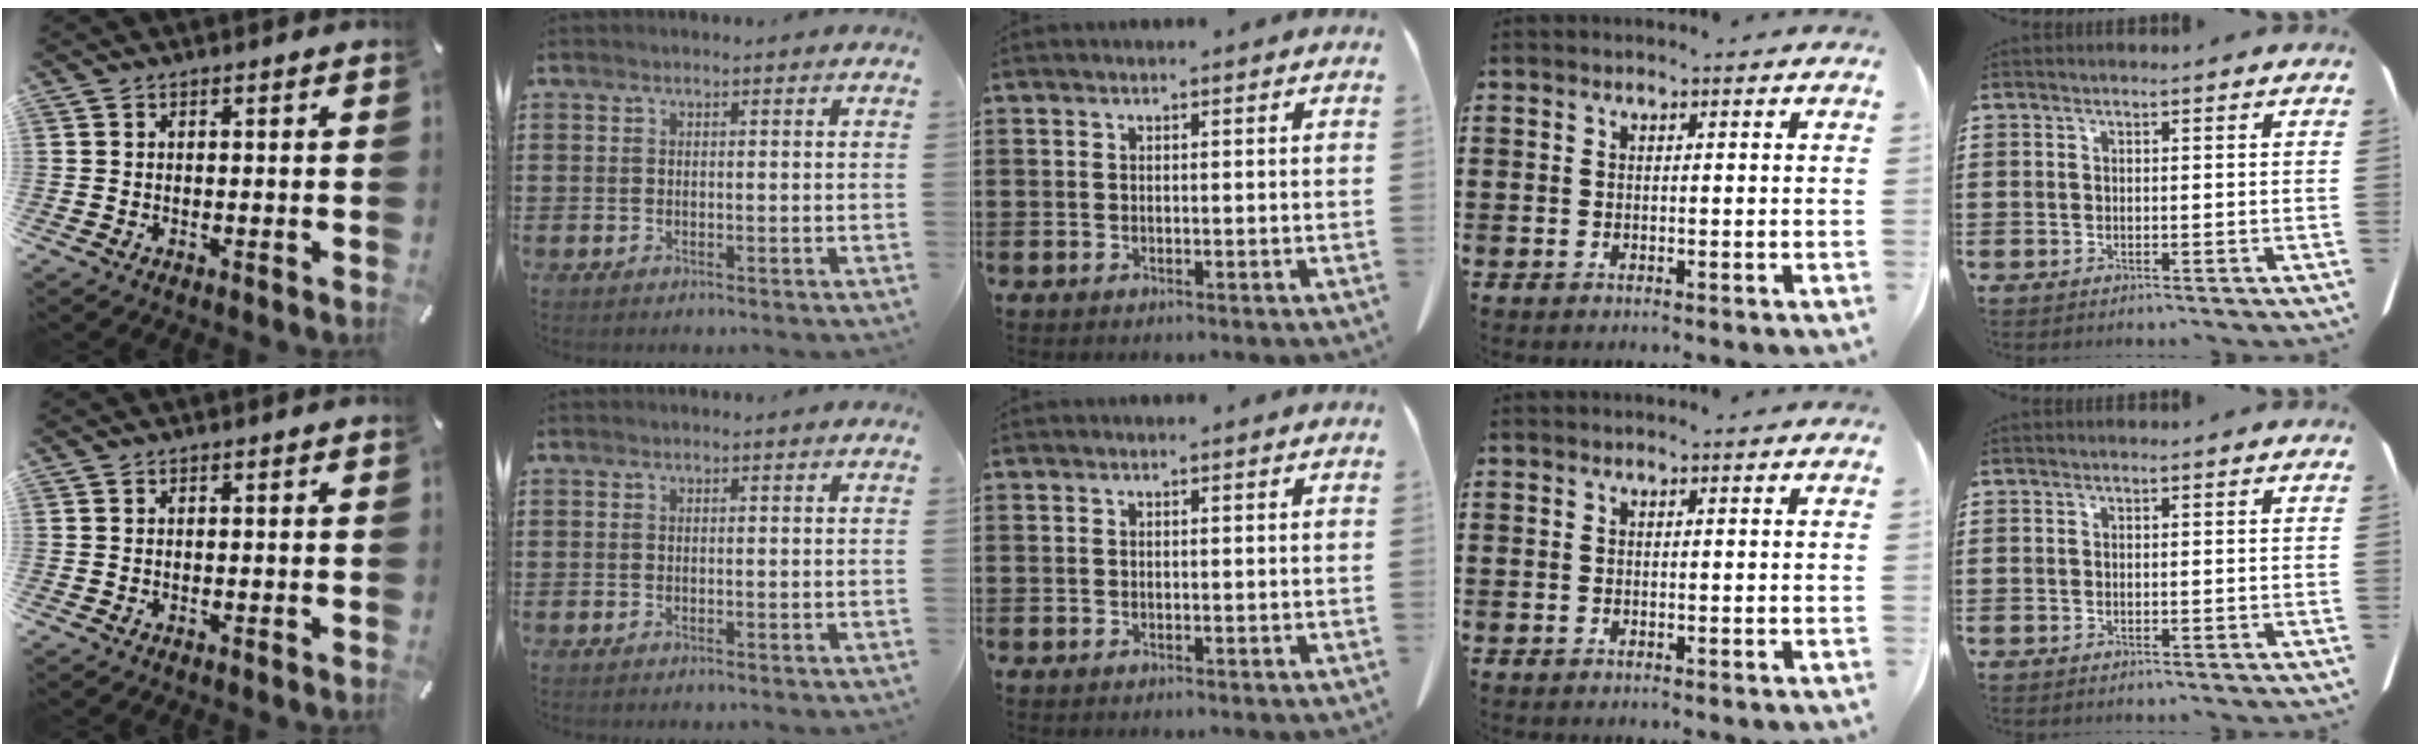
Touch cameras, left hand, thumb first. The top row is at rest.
{}